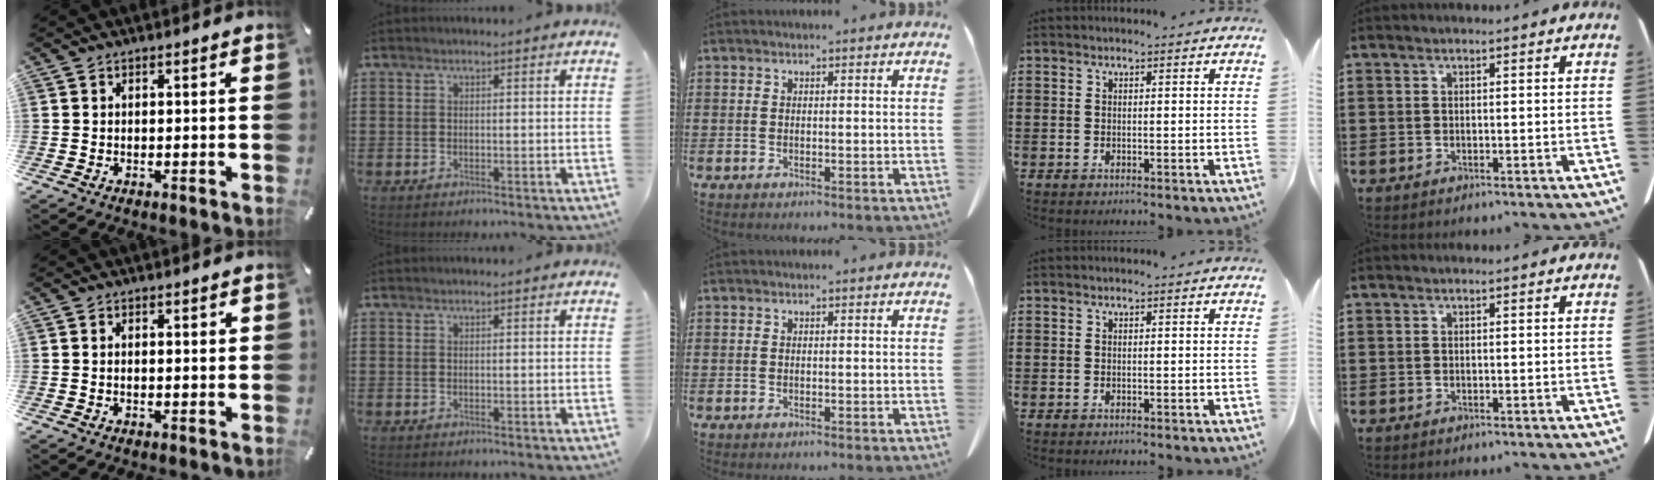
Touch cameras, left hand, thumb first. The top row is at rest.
{"thumb": {"total": 1.5, "force": [0.0, 0.7, 1.3], "torque": [-0.026, 0.002, -0.001]}}